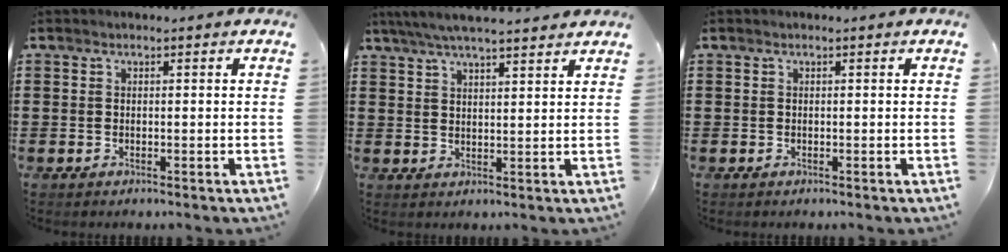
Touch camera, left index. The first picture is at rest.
{"total": 5.0, "force": [4.5, 0.3, 2.2], "torque": [-0.054, -0.012, 0.081]}
{"total": 0.0}